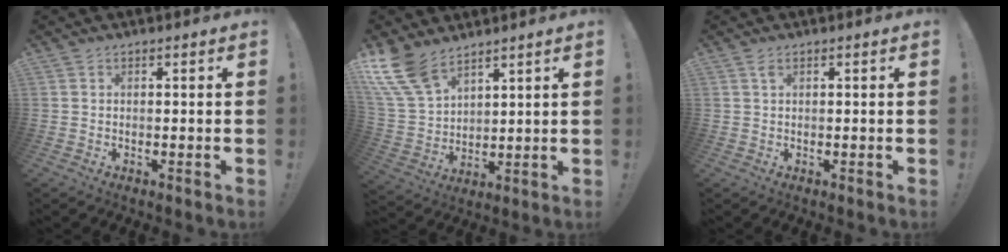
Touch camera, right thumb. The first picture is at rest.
{"total": 13.6, "force": [9.8, 7.0, 6.2], "torque": [-0.140, -0.057, 0.192]}
{"total": 1.2, "force": [0.6, 0.5, 1.0], "torque": [-0.019, 0.001, 0.011]}